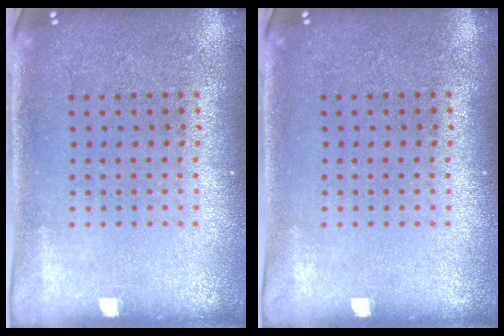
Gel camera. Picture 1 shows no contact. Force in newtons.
{"total": 0.0}